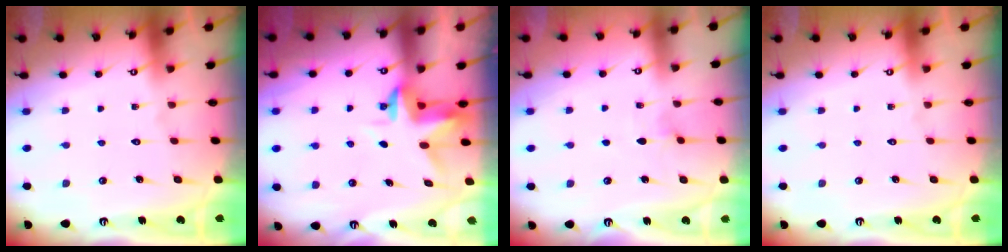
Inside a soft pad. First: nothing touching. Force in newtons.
{"total": 3.3, "press": 3.2, "slide": 0.5}
{"total": 4.6, "press": 4.3, "slide": 1.4}
{"total": 0.0}